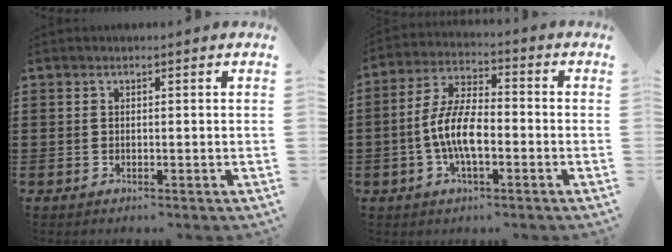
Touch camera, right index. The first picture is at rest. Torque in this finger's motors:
{"motor_torque": [2.14, 0.00, 1.05, 0.21]}